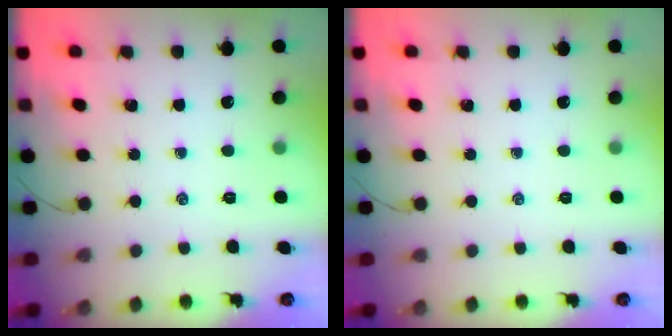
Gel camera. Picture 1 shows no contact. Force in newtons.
{"total": 0.0}